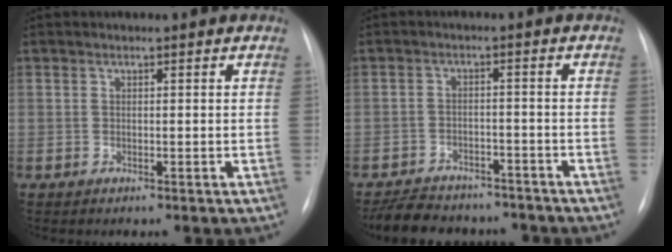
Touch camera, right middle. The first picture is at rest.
{"total": 11.8, "force": [-10.3, 4.4, 3.7], "torque": [-0.067, 0.006, -0.142]}